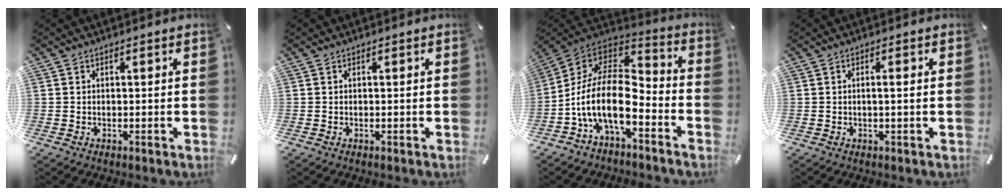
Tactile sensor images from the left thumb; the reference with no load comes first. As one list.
[{"total": 0.0}, {"total": 16.0, "force": [-7.2, 8.0, 11.9], "torque": [-0.264, 0.005, -0.129]}, {"total": 1.8, "force": [0.0, 0.1, 1.8], "torque": [-0.034, -0.003, -0.001]}]